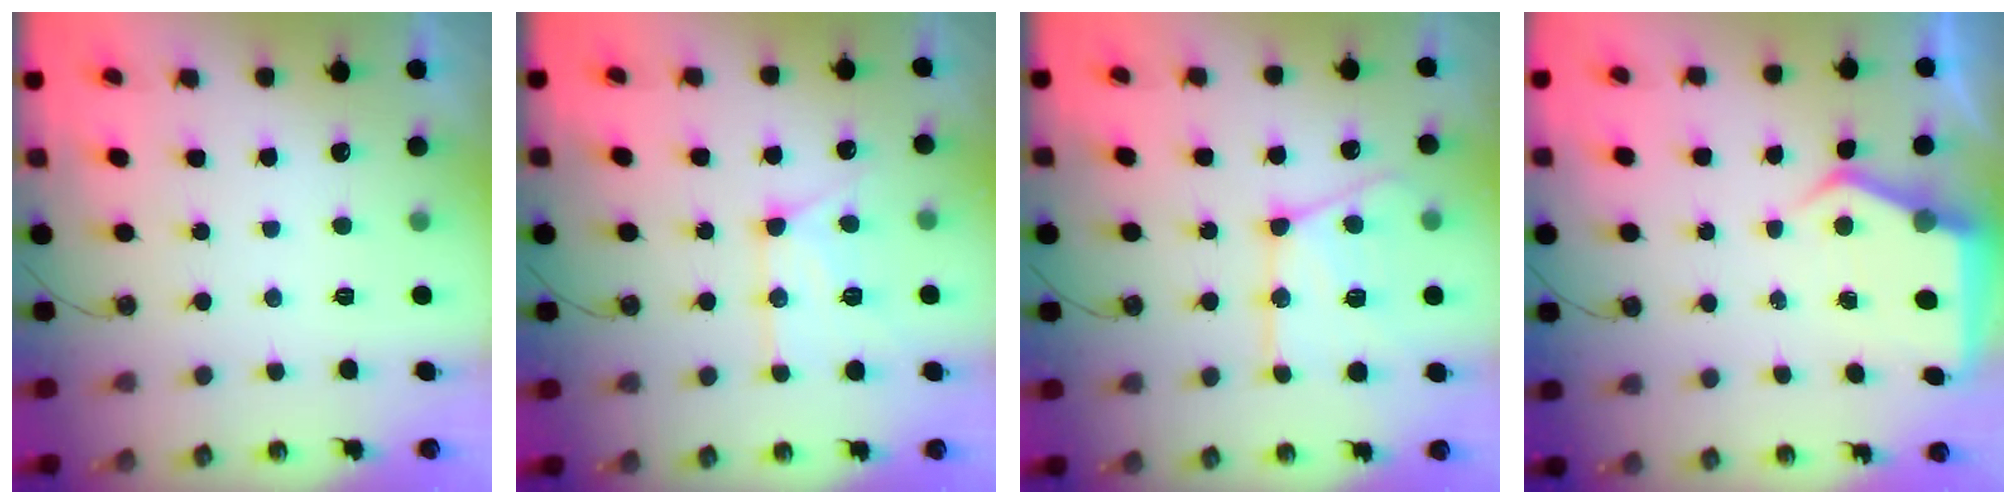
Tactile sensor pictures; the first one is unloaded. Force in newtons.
{"total": 13.6, "press": 13.5, "slide": 1.3}
{"total": 18.1, "press": 18.0, "slide": 1.7}
{"total": 6.0, "press": 5.9, "slide": 0.7}